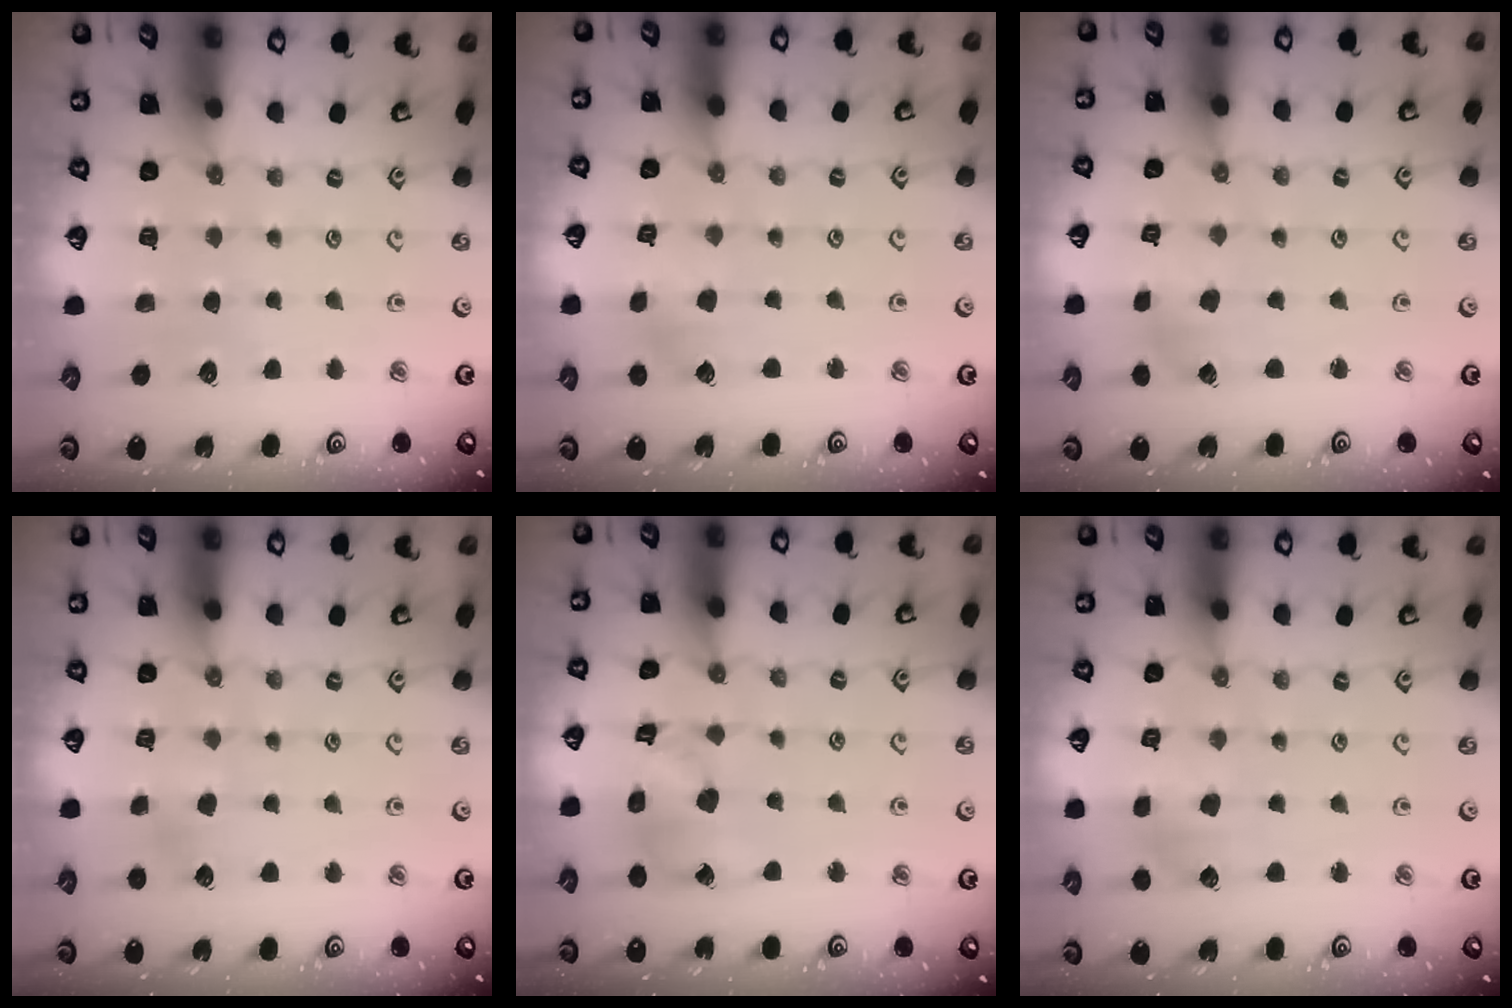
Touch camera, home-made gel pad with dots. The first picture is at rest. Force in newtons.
{"total": 1.9, "press": 1.9, "slide": 0.2}
{"total": 1.0, "press": 1.0, "slide": 0.0}
{"total": 2.9, "press": 2.8, "slide": 0.9}
{"total": 11.3, "press": 11.2, "slide": 1.4}
{"total": 2.8, "press": 2.8, "slide": 0.1}